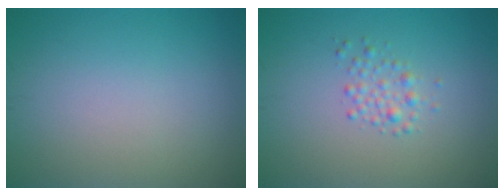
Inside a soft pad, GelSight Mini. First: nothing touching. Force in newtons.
{"total": 1.6, "press": 1.6, "slide": 0.0}